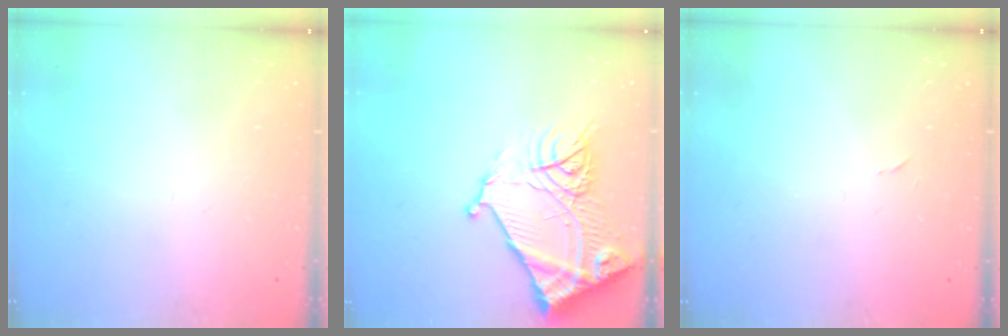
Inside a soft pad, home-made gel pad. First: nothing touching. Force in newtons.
{"total": 16.3, "press": 16.2, "slide": 1.7}
{"total": 2.4, "press": 2.4, "slide": 0.4}